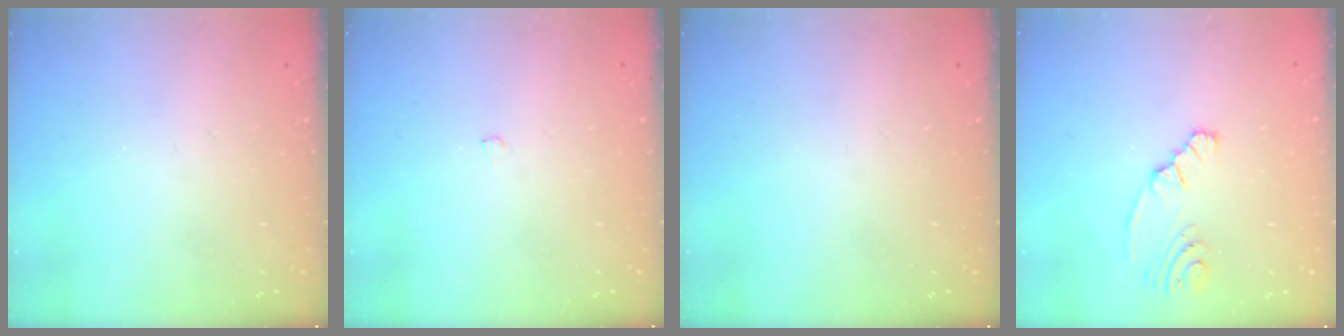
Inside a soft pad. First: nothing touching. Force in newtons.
{"total": 5.4, "press": 4.3, "slide": 3.4}
{"total": 0.0}
{"total": 5.1, "press": 2.9, "slide": 4.2}